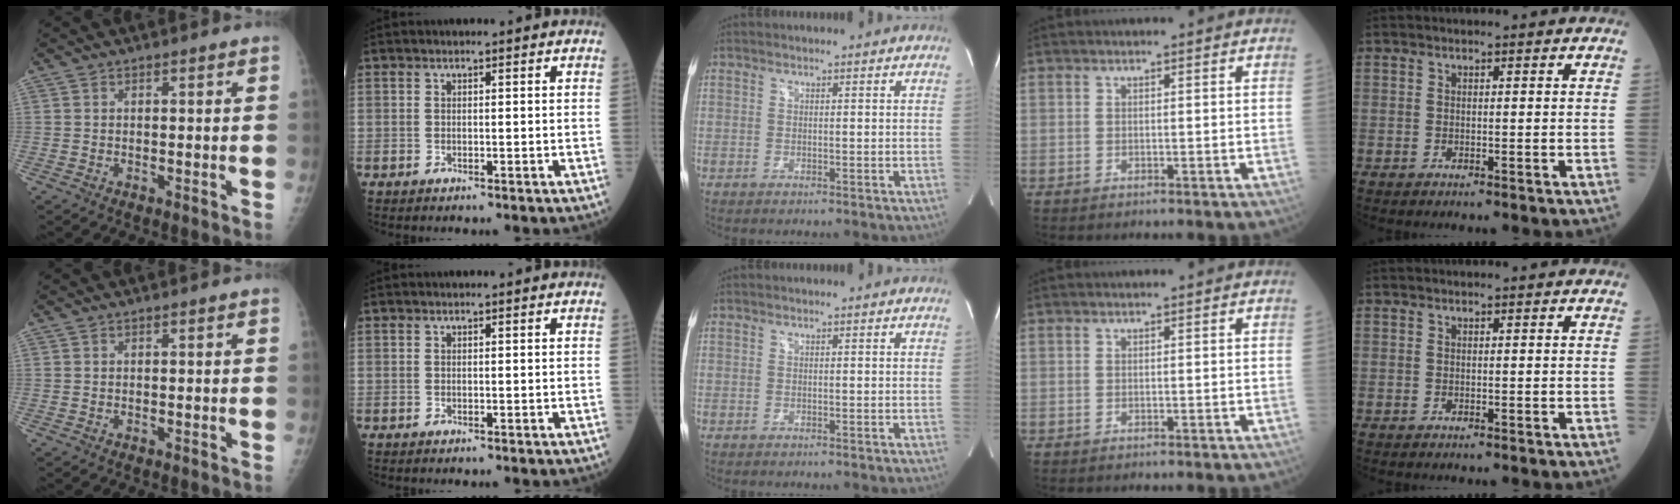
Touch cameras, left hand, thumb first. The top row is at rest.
{}